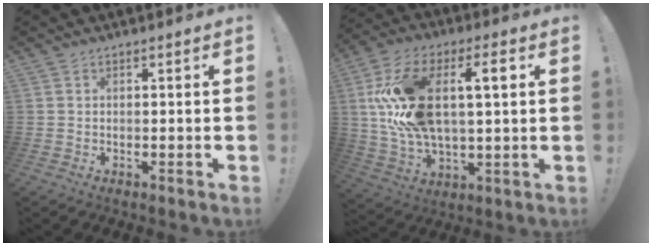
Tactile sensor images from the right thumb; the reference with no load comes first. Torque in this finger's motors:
{"motor_torque": [2.46, 2.54, 0.76, 0.12, 0.23]}